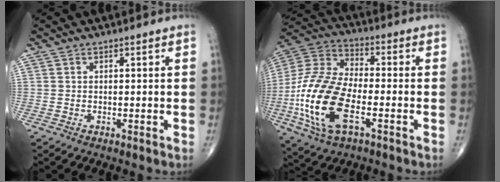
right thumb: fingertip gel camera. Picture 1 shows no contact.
{"total": 20.1, "force": [-5.7, 9.7, 16.7], "torque": [-0.359, 0.017, -0.105]}